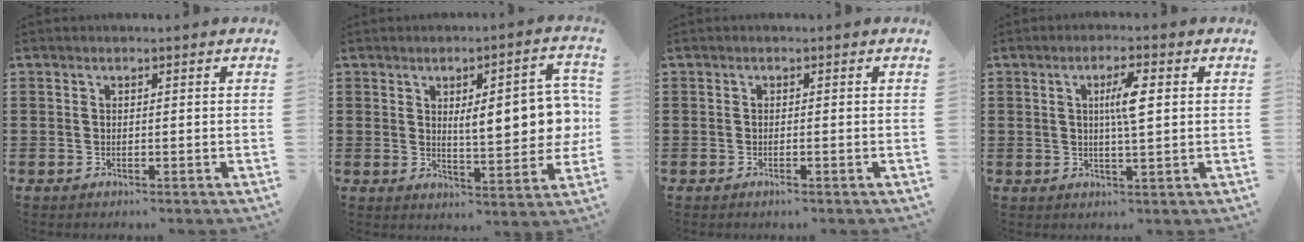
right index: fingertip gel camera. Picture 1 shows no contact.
{"total": 10.0, "force": [1.5, 3.4, 9.3], "torque": [-0.130, -0.005, 0.017]}
{"total": 0.7, "force": [-0.4, 0.0, 0.5], "torque": [-0.010, -0.003, -0.007]}
{"total": 4.8, "force": [0.9, 0.7, 4.6], "torque": [-0.090, 0.006, 0.011]}